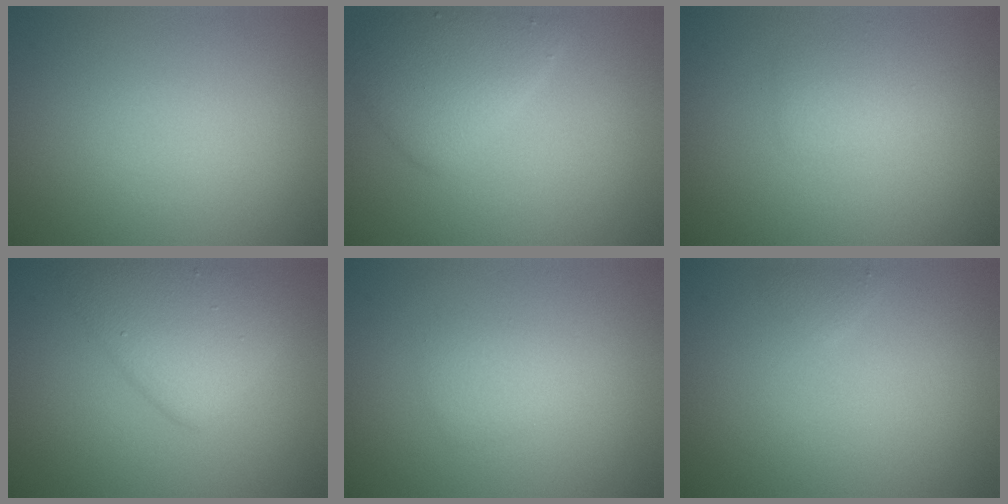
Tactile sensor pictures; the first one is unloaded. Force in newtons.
{"total": 3.0, "press": 3.0, "slide": 0.1}
{"total": 1.5, "press": 1.5, "slide": 0.1}
{"total": 4.6, "press": 4.6, "slide": 0.3}
{"total": 1.2, "press": 1.2, "slide": 0.0}
{"total": 0.7, "press": 0.7, "slide": 0.0}